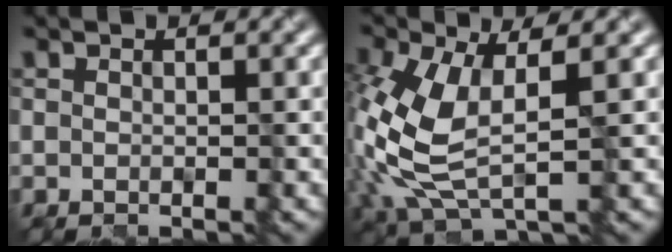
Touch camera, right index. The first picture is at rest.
{"total": 7.7, "force": [0.1, 3.7, 6.8], "torque": [-0.175, -0.002, 0.003]}